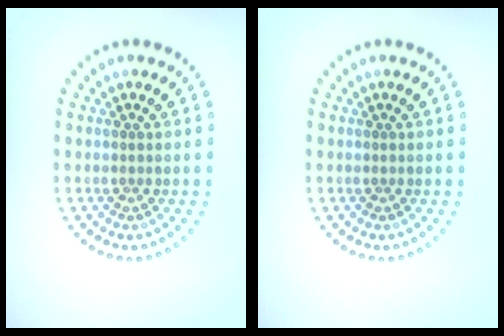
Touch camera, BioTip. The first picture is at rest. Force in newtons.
{"total": 0.0}